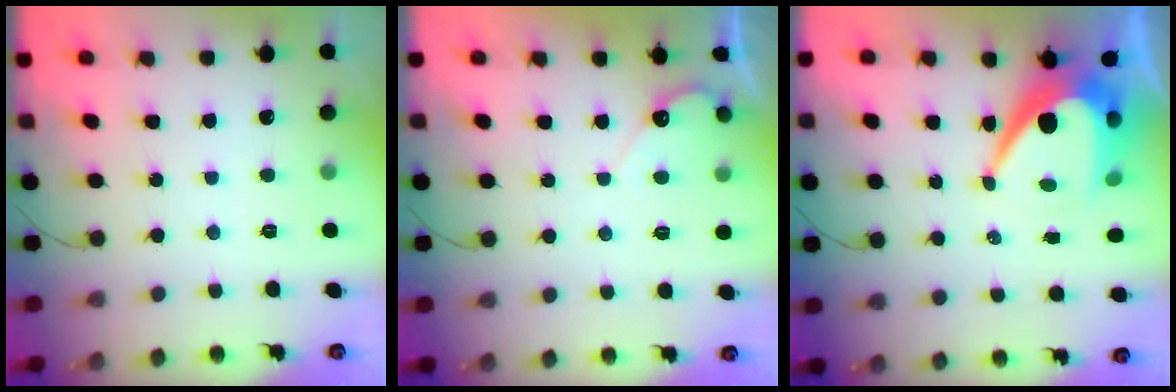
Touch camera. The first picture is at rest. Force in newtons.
{"total": 4.2, "press": 4.2, "slide": 0.2}
{"total": 11.9, "press": 11.8, "slide": 1.1}